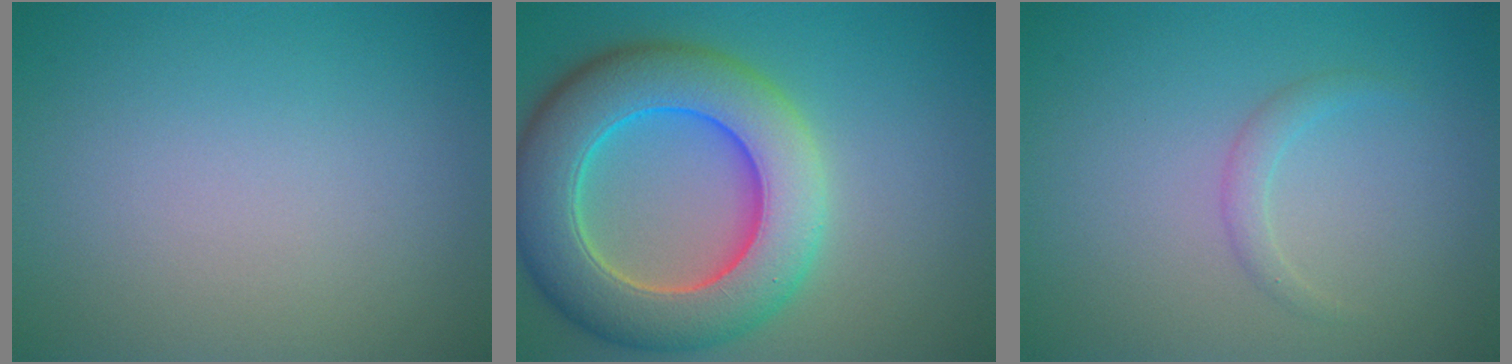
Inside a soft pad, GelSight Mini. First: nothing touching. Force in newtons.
{"total": 10.4, "press": 10.3, "slide": 0.7}
{"total": 1.2, "press": 1.2, "slide": 0.1}